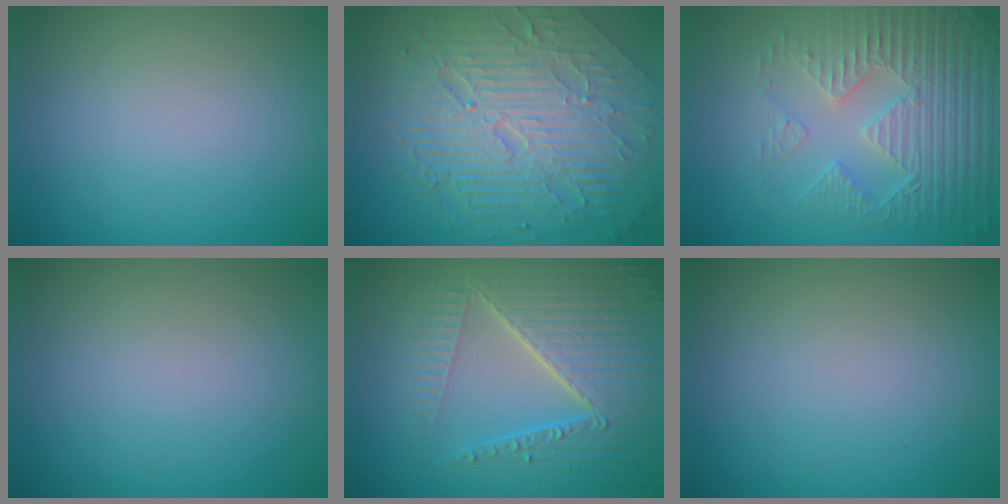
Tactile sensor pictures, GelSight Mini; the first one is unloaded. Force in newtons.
{"total": 10.3, "press": 6.8, "slide": 7.7}
{"total": 4.6, "press": 4.4, "slide": 1.1}
{"total": 0.0}
{"total": 7.3, "press": 5.5, "slide": 4.8}
{"total": 0.0}